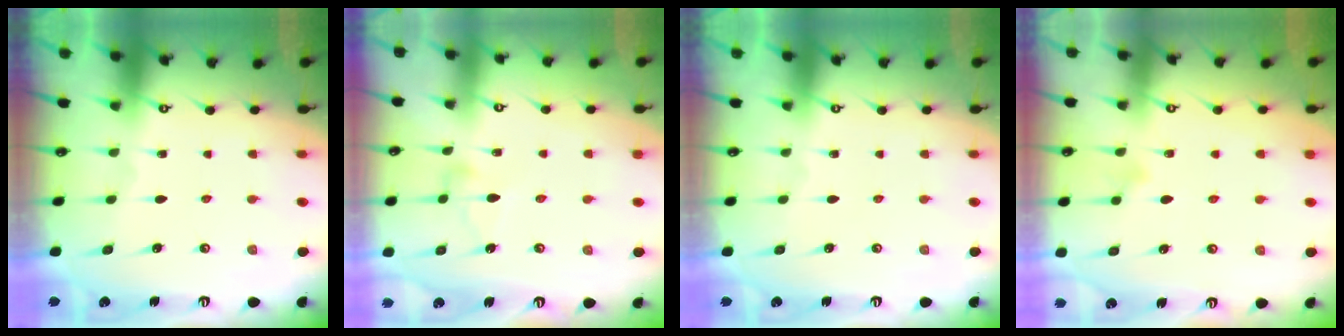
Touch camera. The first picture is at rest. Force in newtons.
{"total": 3.5, "press": 3.5, "slide": 0.1}
{"total": 0.0}
{"total": 6.7, "press": 6.5, "slide": 1.4}